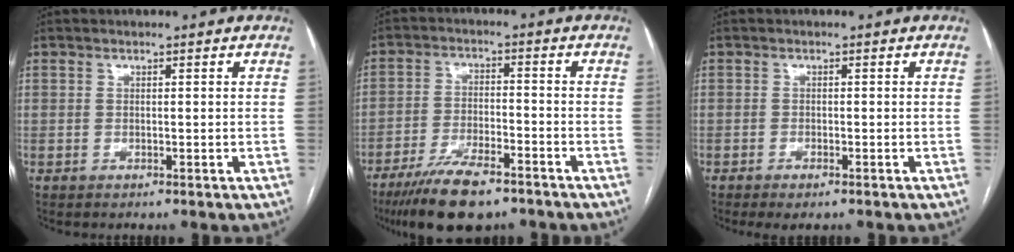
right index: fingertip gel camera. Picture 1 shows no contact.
{"total": 11.1, "force": [-8.2, 3.0, 6.8], "torque": [-0.119, -0.018, -0.142]}
{"total": 2.4, "force": [-1.7, 0.6, 1.5], "torque": [-0.022, -0.004, -0.023]}